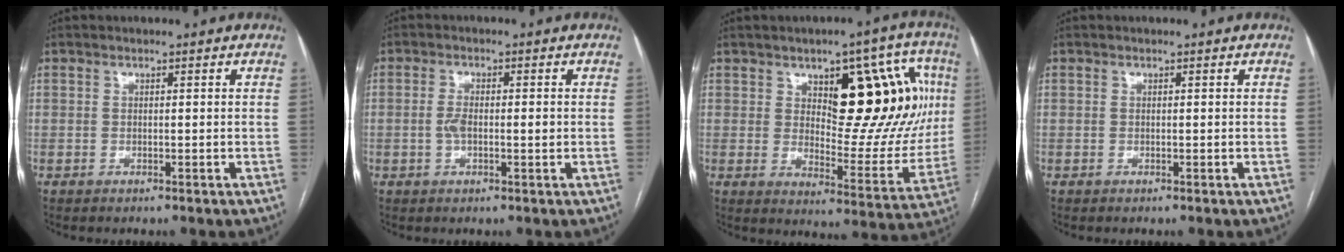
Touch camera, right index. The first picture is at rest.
{"total": 3.4, "force": [-0.1, 1.3, 3.1], "torque": [-0.066, 0.009, -0.002]}
{"total": 18.5, "force": [5.5, 7.8, 15.9], "torque": [-0.192, 0.021, 0.085]}
{"total": 0.0}